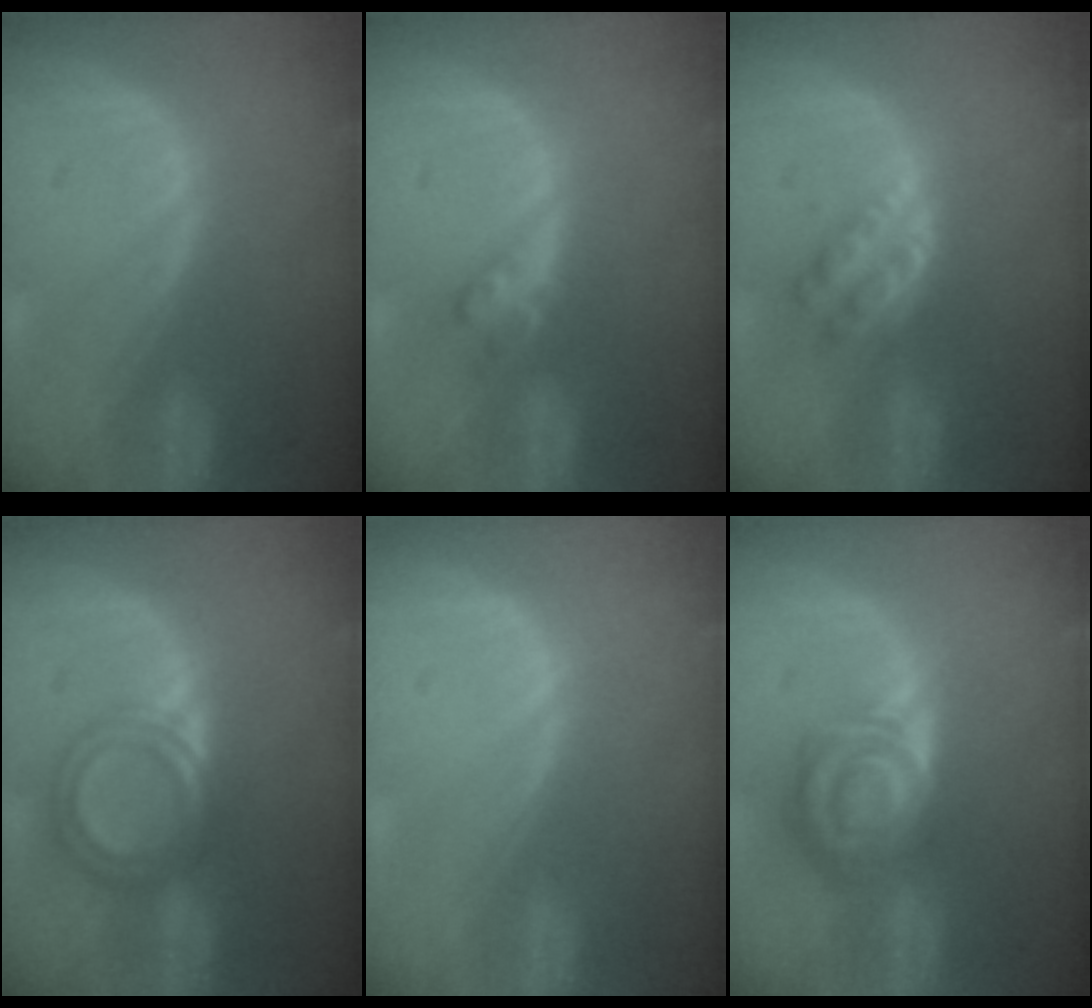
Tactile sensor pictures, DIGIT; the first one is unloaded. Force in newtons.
{"total": 2.4, "press": 2.4, "slide": 0.2}
{"total": 4.6, "press": 4.5, "slide": 1.0}
{"total": 5.6, "press": 5.6, "slide": 0.1}
{"total": 0.0}
{"total": 8.4, "press": 7.2, "slide": 4.3}